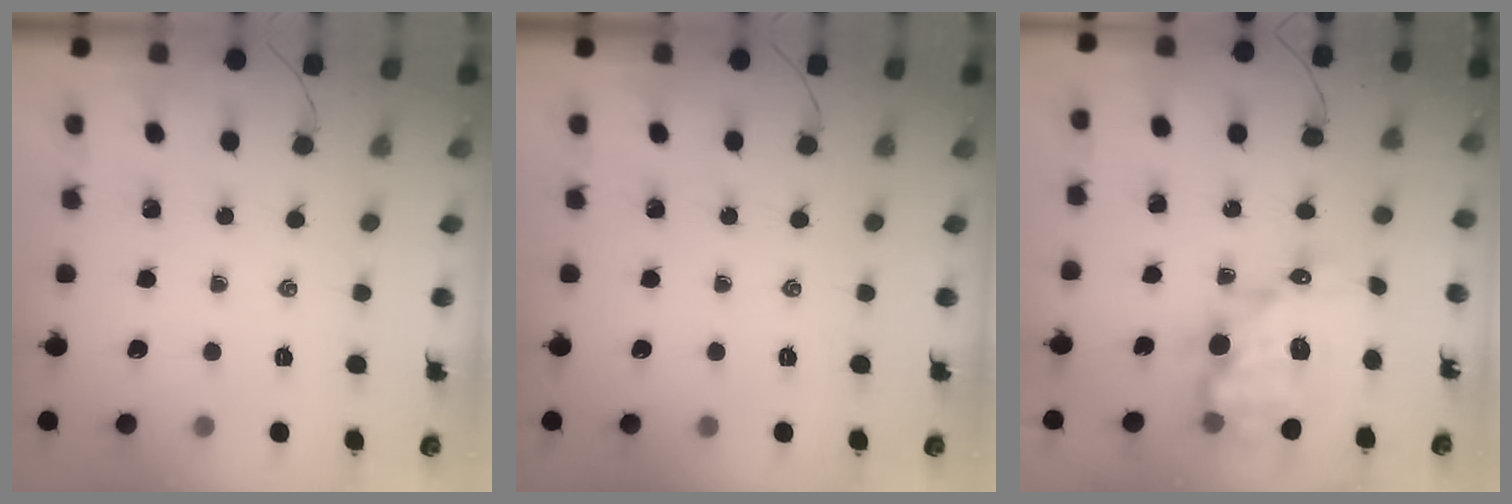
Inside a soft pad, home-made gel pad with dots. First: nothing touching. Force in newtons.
{"total": 0.0}
{"total": 15.0, "press": 14.6, "slide": 3.4}